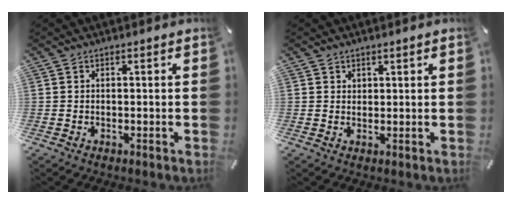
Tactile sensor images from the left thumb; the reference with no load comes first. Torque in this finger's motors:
{"motor_torque": [-0.09, -0.17, 0.06, -0.17, 0.01]}